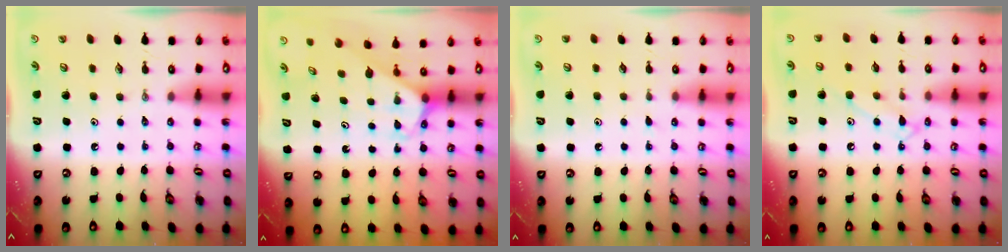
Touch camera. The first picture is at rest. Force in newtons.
{"total": 2.4, "press": 2.4, "slide": 0.1}
{"total": 1.6, "press": 1.6, "slide": 0.3}
{"total": 9.8, "press": 9.8, "slide": 0.6}